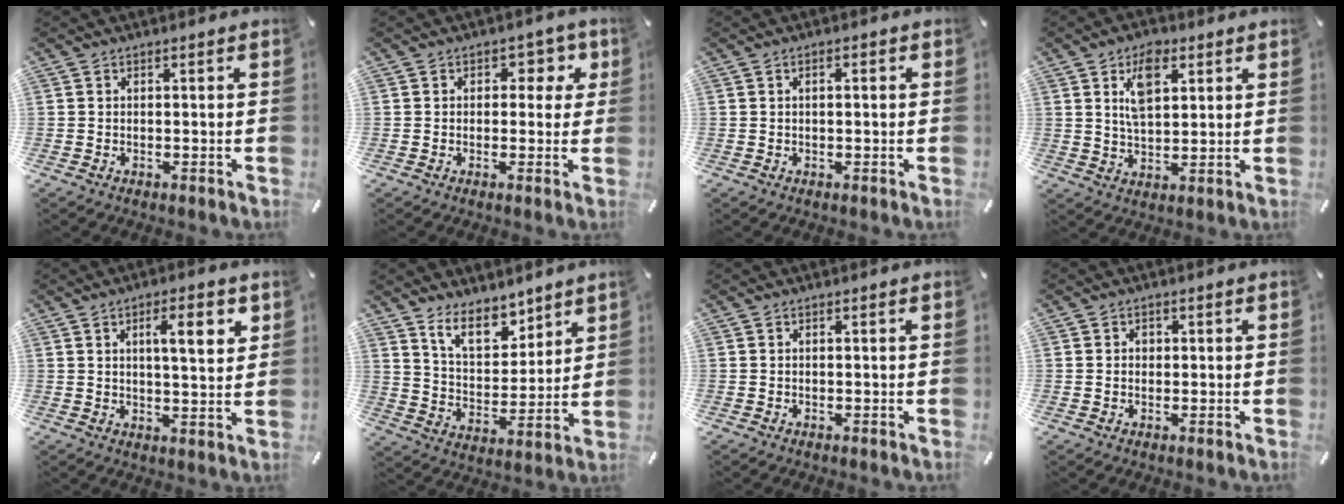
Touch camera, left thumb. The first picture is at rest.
{"total": 5.0, "force": [1.3, 3.8, 3.0], "torque": [-0.017, -0.006, 0.012]}
{"total": 1.3, "force": [0.0, 0.5, 1.1], "torque": [-0.022, 0.003, -0.002]}
{"total": 8.7, "force": [3.6, 5.0, 6.1], "torque": [-0.106, 0.001, 0.063]}
{"total": 8.7, "force": [3.5, 2.3, 7.6], "torque": [-0.116, -0.009, 0.047]}
{"total": 11.1, "force": [8.6, 5.7, 4.2], "torque": [-0.076, -0.053, 0.161]}
{"total": 0.0}
{"total": 1.5, "force": [0.0, 1.3, 0.6], "torque": [-0.006, 0.003, -0.004]}